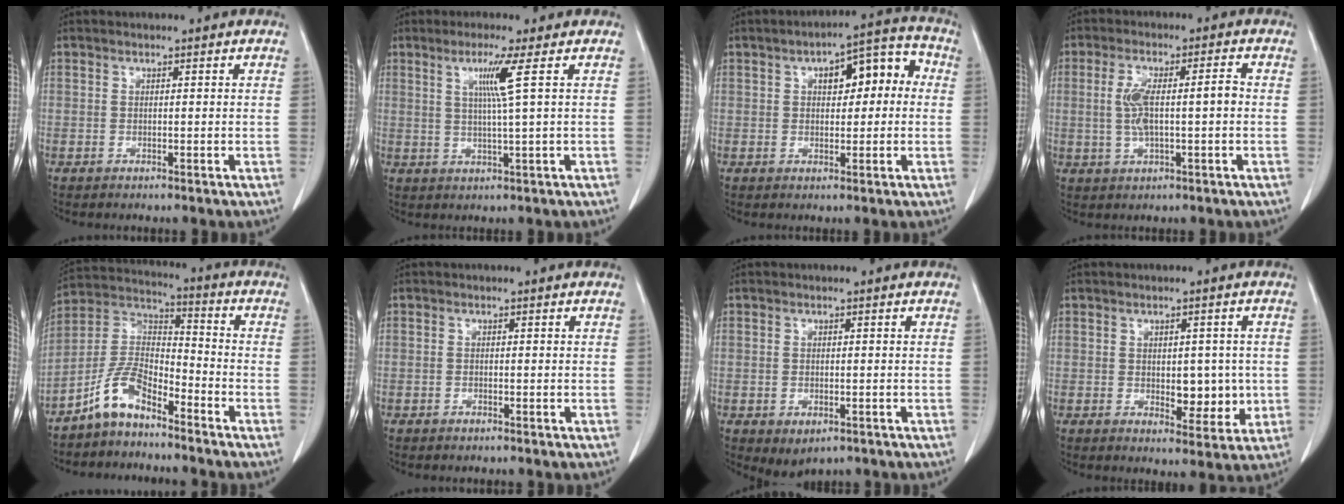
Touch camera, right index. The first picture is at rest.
{"total": 4.8, "force": [1.6, -1.5, 4.3], "torque": [-0.085, -0.006, 0.032]}
{"total": 8.6, "force": [1.7, 3.7, 7.6], "torque": [-0.097, 0.045, 0.021]}
{"total": 7.2, "force": [-0.1, 1.7, 6.9], "torque": [-0.141, 0.018, 0.001]}
{"total": 8.6, "force": [-6.4, 3.4, 4.6], "torque": [-0.102, 0.024, -0.131]}
{"total": 0.6, "force": [-0.5, 0.2, 0.2], "torque": [-0.009, 0.000, -0.008]}
{"total": 3.1, "force": [-1.5, 1.9, 1.9], "torque": [-0.025, -0.004, -0.009]}
{"total": 6.1, "force": [-0.5, 3.3, 5.1], "torque": [-0.057, -0.003, 0.003]}